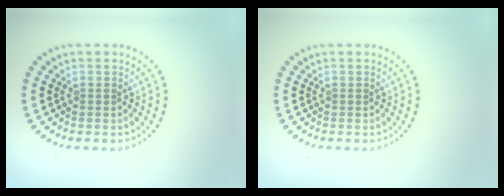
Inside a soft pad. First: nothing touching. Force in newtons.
{"total": 0.0}